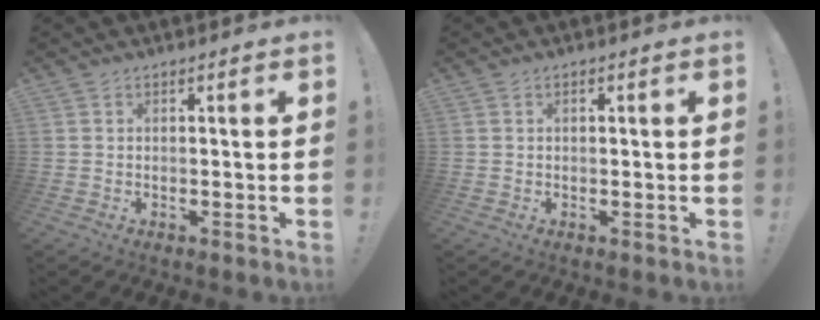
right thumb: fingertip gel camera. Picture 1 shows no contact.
{"total": 0.6, "force": [0.1, 0.5, 0.4], "torque": [-0.003, 0.001, 0.000]}